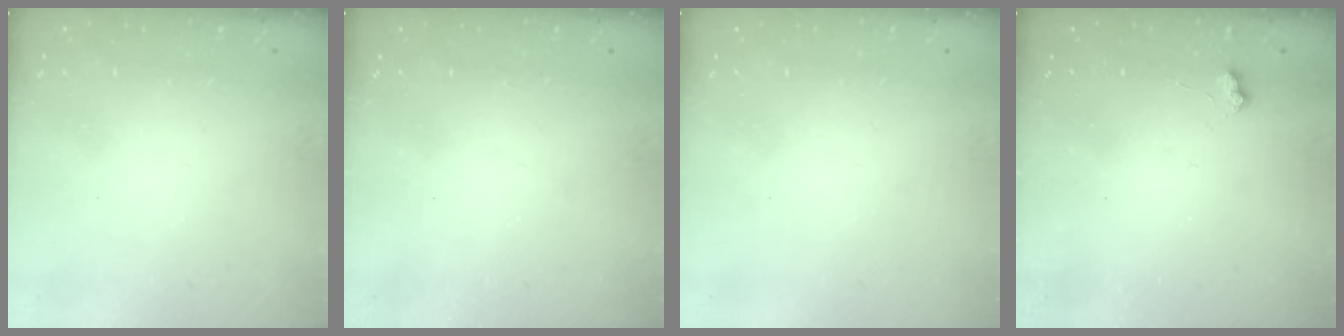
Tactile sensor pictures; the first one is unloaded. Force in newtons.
{"total": 0.9, "press": 0.9, "slide": 0.4}
{"total": 0.0}
{"total": 2.4, "press": 2.4, "slide": 0.5}